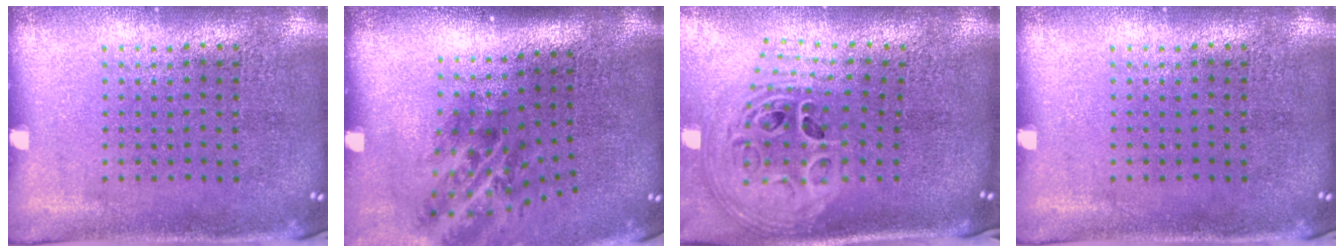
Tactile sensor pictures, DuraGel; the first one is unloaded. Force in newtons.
{"total": 2.1, "press": 1.3, "slide": 1.7}
{"total": 2.9, "press": 2.0, "slide": 2.1}
{"total": 0.0}